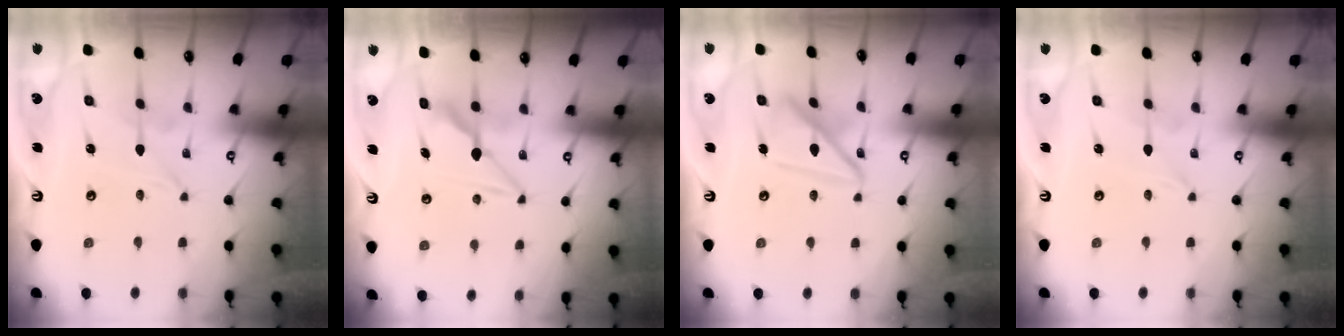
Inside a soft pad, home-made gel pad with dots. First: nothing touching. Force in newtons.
{"total": 7.4, "press": 7.4, "slide": 0.4}
{"total": 15.0, "press": 14.9, "slide": 1.3}
{"total": 0.0}